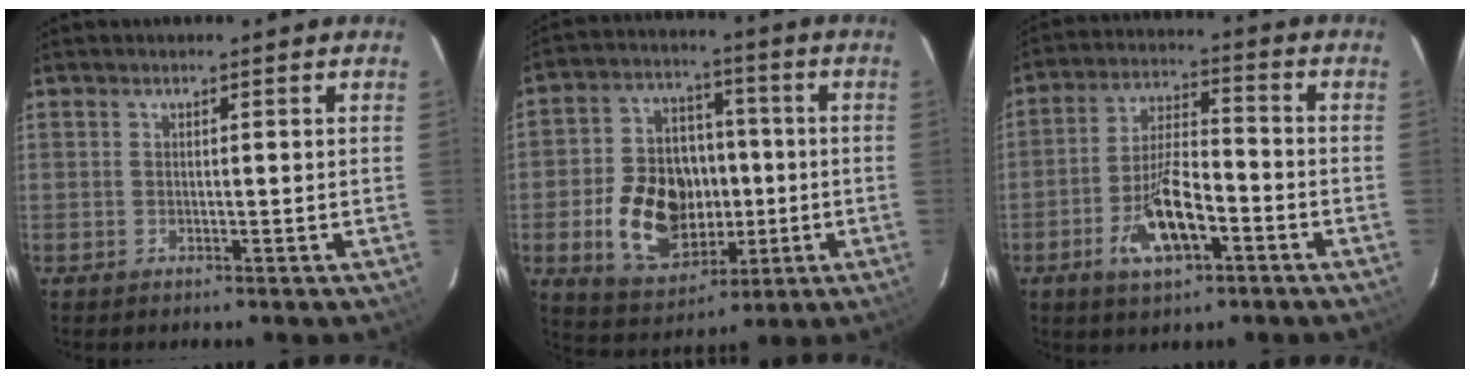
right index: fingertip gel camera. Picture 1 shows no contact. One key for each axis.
{"total": 16.3, "fx": -2.9, "fy": 11.9, "fz": 10.7, "tx": -0.230, "ty": 0.020, "tz": -0.027}
{"total": 11.1, "fx": -5.0, "fy": 4.2, "fz": 8.9, "tx": -0.182, "ty": 0.003, "tz": -0.086}